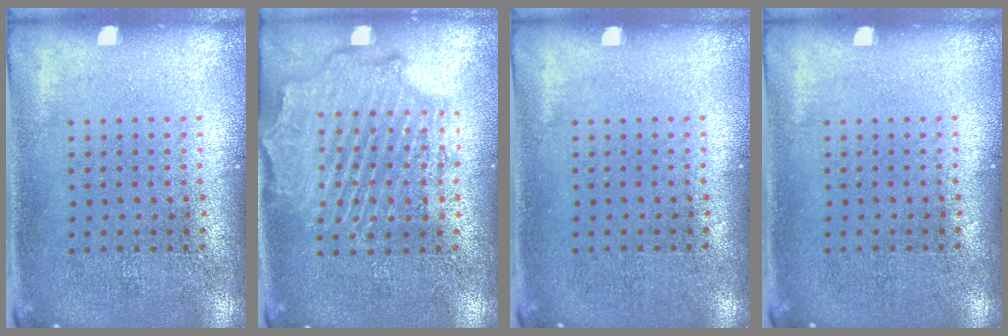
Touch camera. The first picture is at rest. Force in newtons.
{"total": 2.1, "press": 2.0, "slide": 0.4}
{"total": 0.0}
{"total": 0.0}